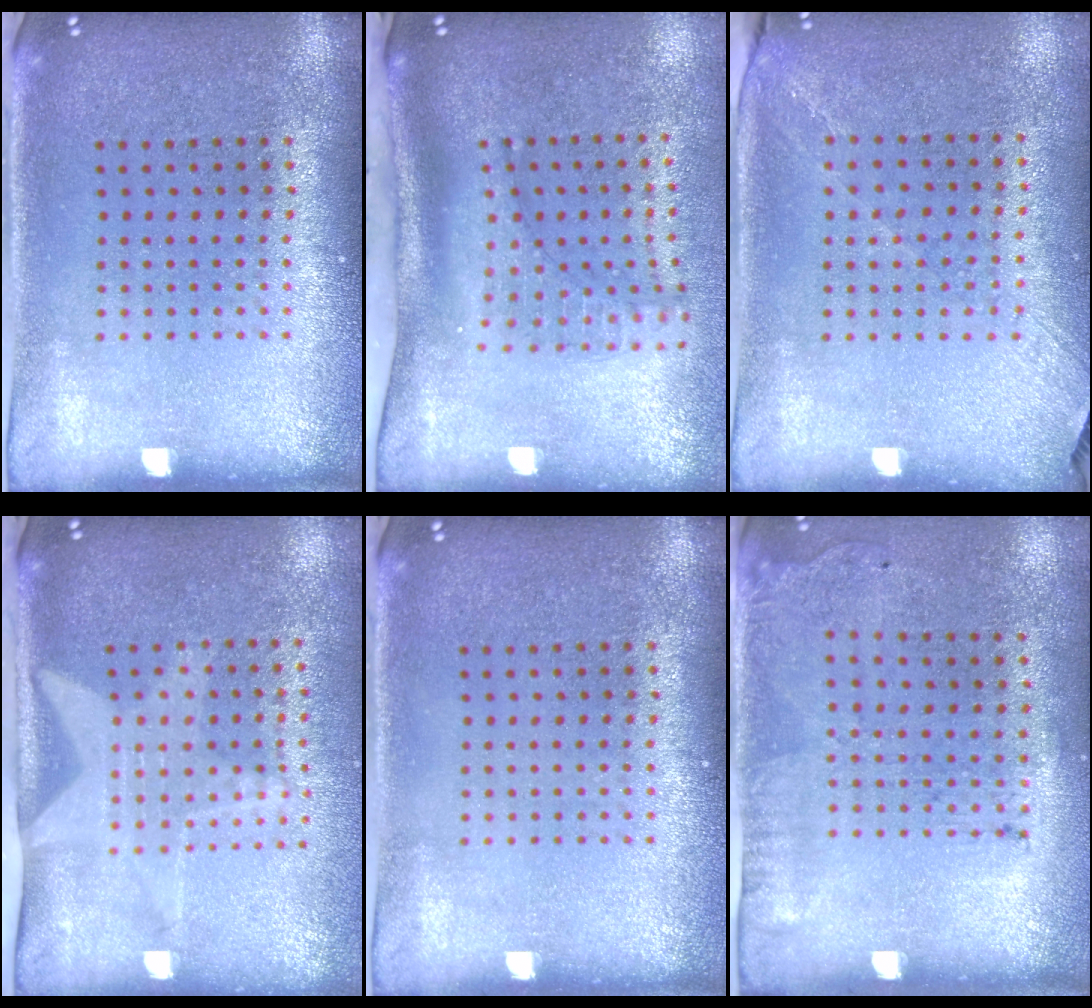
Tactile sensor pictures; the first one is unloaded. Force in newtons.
{"total": 2.1, "press": 1.5, "slide": 1.4}
{"total": 1.3, "press": 1.0, "slide": 0.8}
{"total": 2.0, "press": 1.5, "slide": 1.3}
{"total": 0.0}
{"total": 1.7, "press": 1.1, "slide": 1.3}